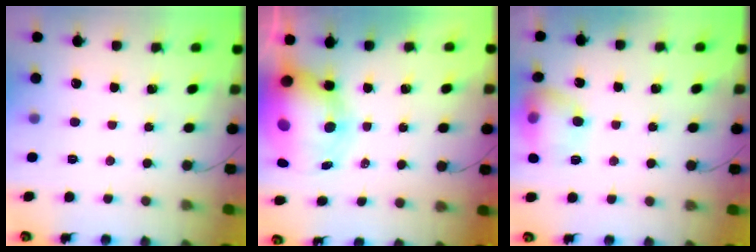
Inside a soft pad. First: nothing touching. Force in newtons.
{"total": 12.8, "press": 12.5, "slide": 3.1}
{"total": 13.3, "press": 13.2, "slide": 1.4}